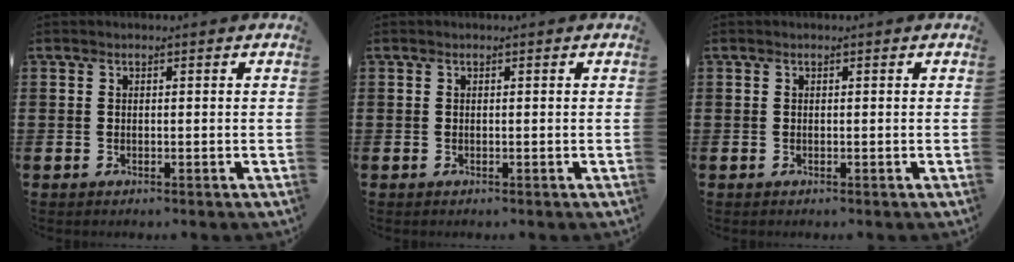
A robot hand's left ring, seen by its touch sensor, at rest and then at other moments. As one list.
[{"total": 0.0}, {"total": 0.0}]